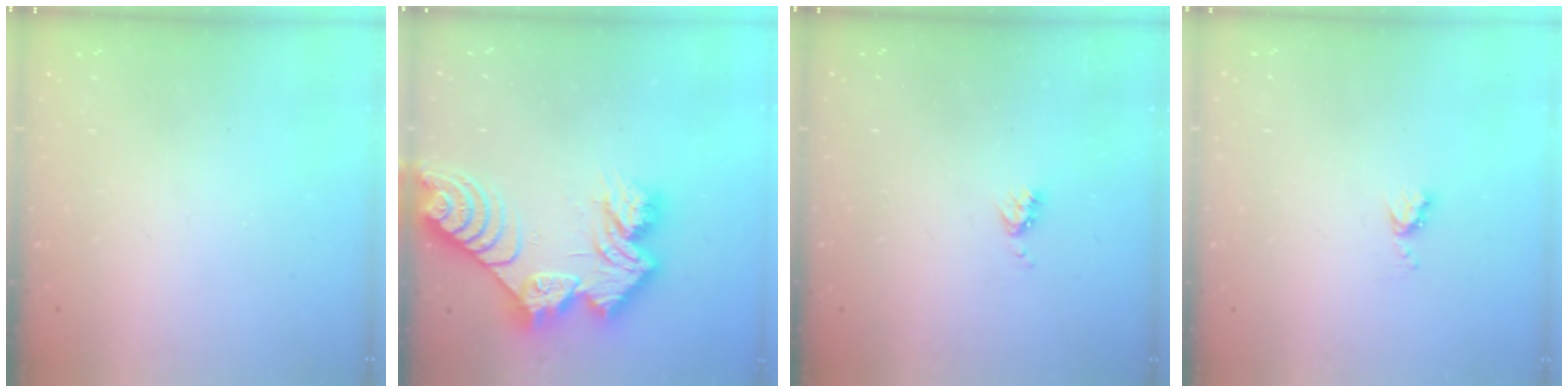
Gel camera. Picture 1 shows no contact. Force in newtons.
{"total": 17.3, "press": 17.2, "slide": 1.7}
{"total": 4.0, "press": 3.9, "slide": 0.6}
{"total": 4.4, "press": 4.3, "slide": 0.5}